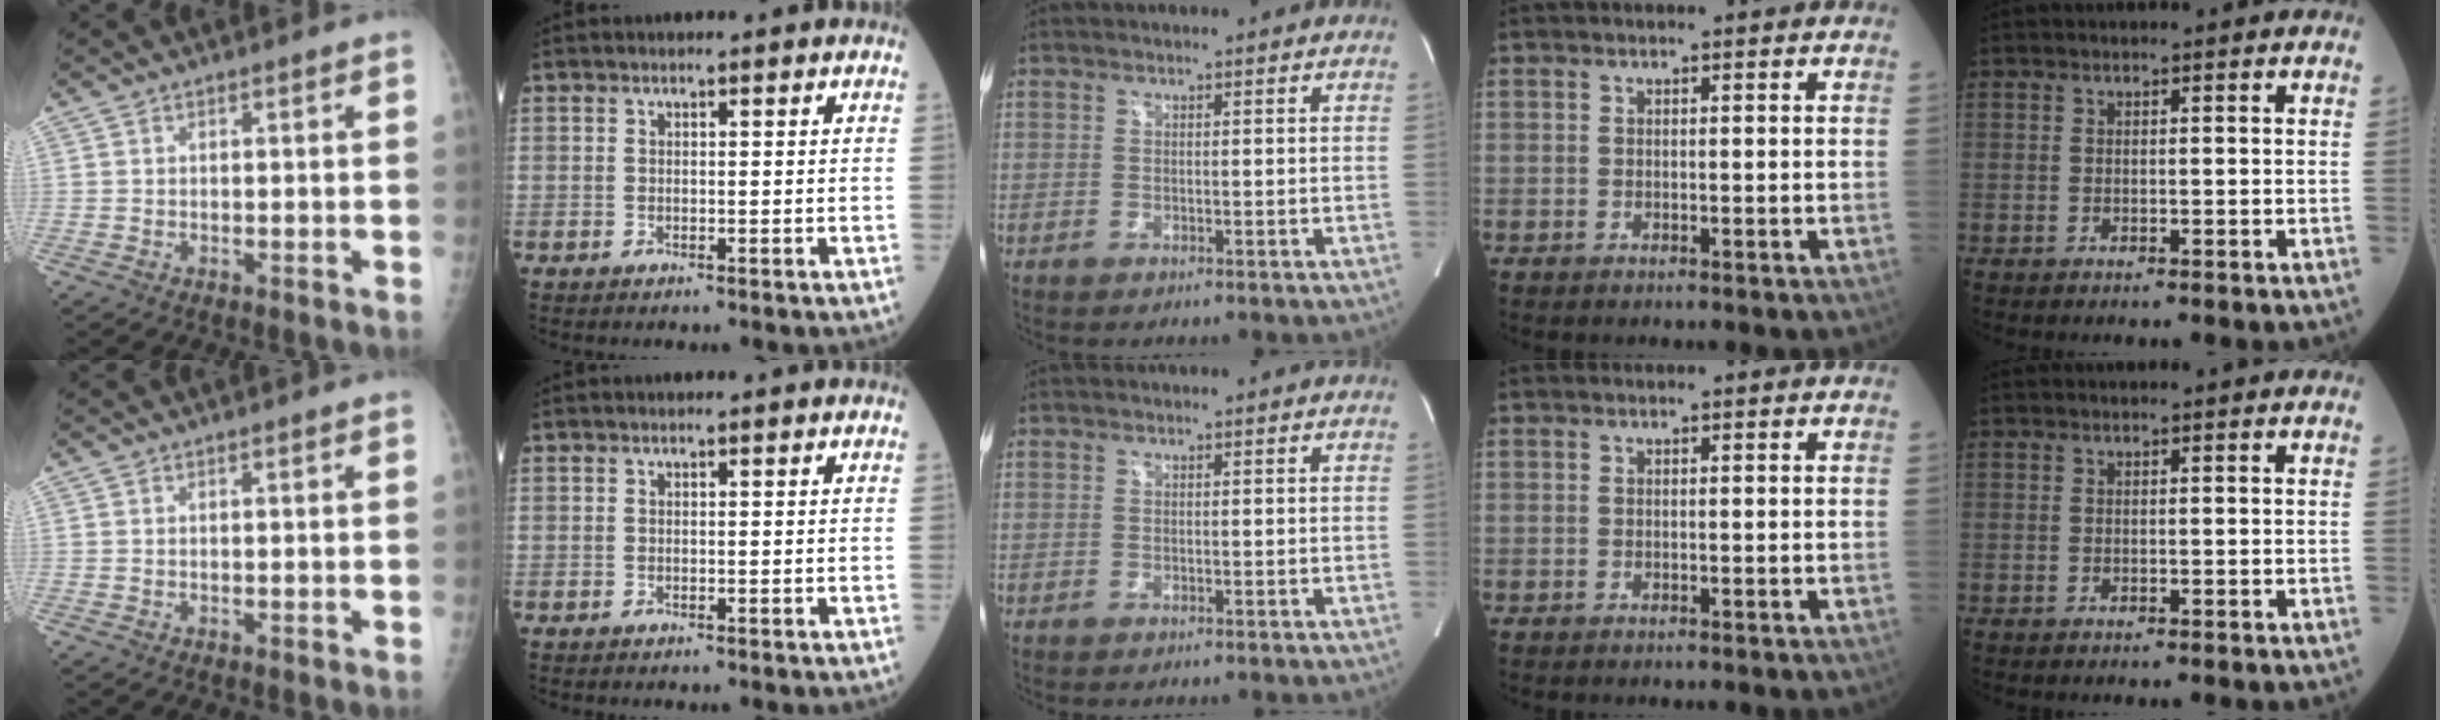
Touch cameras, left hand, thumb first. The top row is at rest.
{}